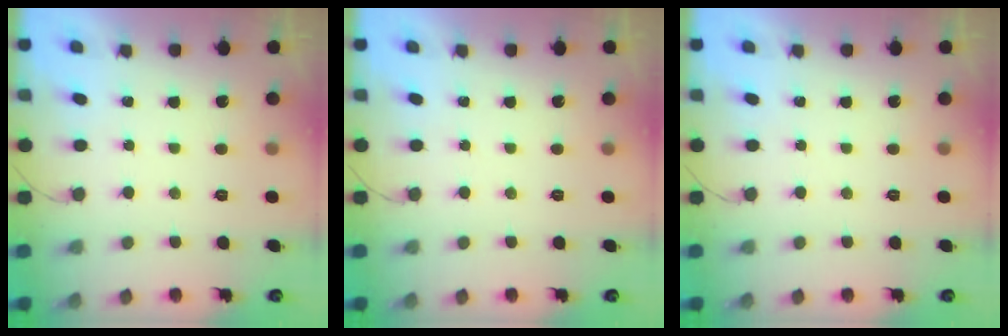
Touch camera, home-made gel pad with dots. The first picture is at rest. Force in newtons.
{"total": 0.0}
{"total": 0.0}